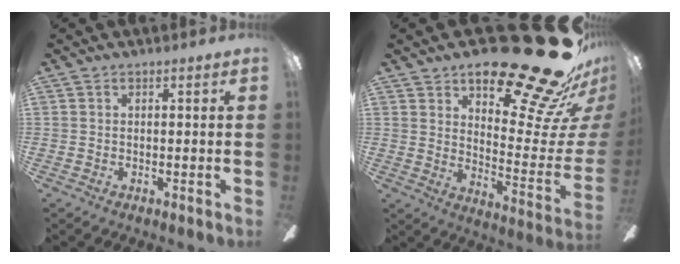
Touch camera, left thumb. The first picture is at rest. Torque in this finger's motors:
{"motor_torque": [1.32, 1.33, 1.43, -1.34, 0.11]}